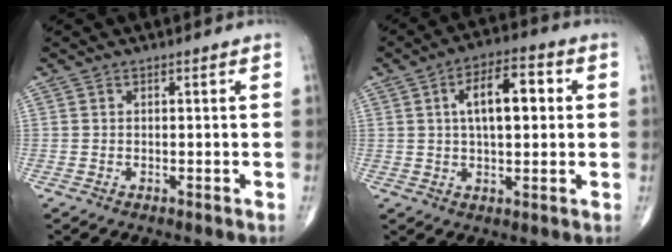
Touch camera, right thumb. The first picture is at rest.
{"total": 10.8, "force": [2.0, 5.0, 9.4], "torque": [-0.138, 0.015, 0.027]}